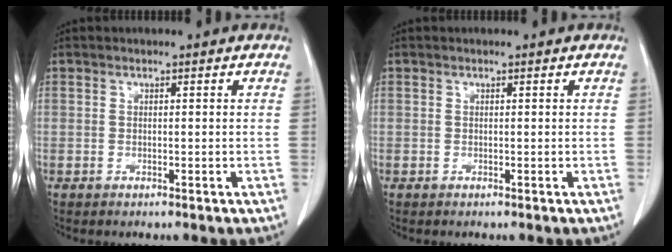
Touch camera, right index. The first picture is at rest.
{"total": 0.0}